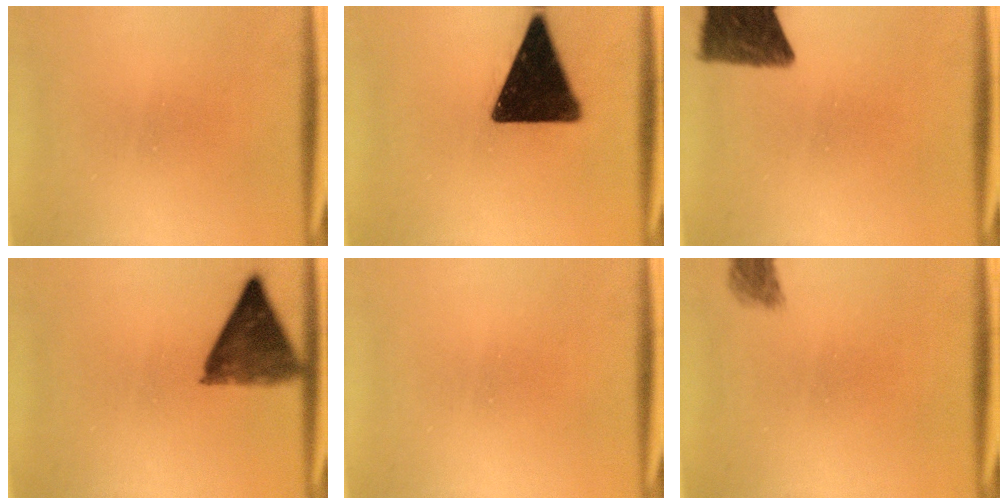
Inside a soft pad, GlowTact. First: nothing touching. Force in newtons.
{"total": 19.1}
{"total": 10.2}
{"total": 8.2}
{"total": 0.0}
{"total": 2.2}